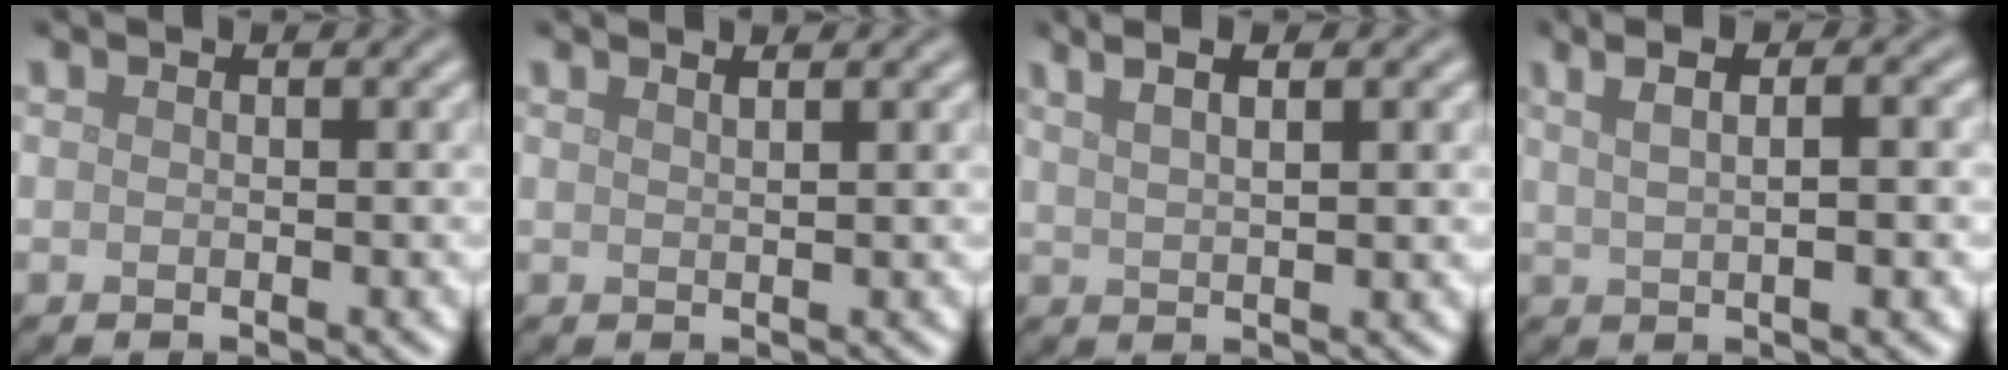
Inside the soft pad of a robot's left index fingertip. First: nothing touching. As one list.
[{"total": 2.0, "force": [1.4, 0.8, 1.2], "torque": [0.004, 0.005, -0.004]}, {"total": 4.6, "force": [2.8, 1.7, 3.3], "torque": [-0.033, 0.018, 0.020]}, {"total": 6.8, "force": [2.6, 2.9, 5.5], "torque": [-0.060, 0.030, 0.017]}]